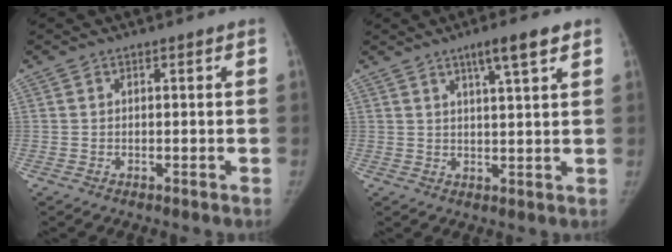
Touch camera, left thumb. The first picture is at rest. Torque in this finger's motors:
{"motor_torque": [0.26, 0.18, 0.16, -0.34, 0.02]}